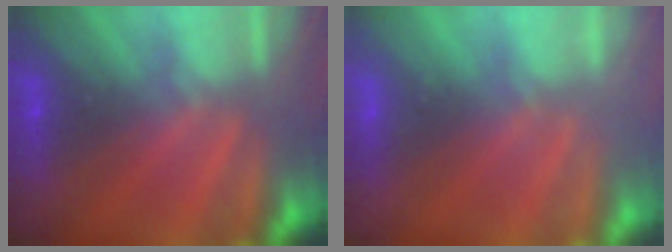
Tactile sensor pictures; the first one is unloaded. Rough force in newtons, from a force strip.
{"total": 2.1}